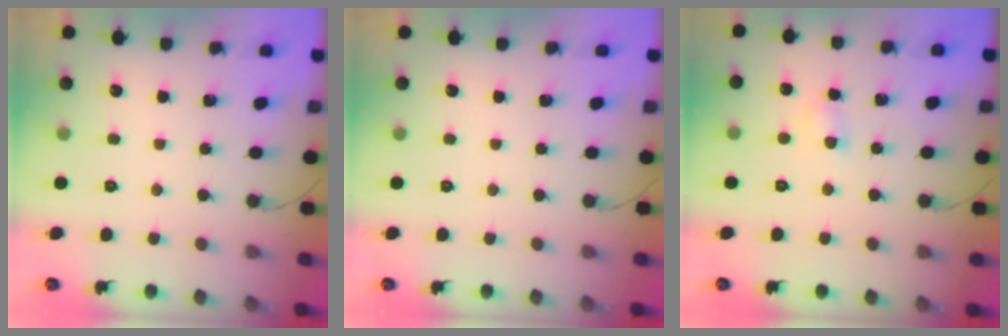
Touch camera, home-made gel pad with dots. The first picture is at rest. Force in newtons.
{"total": 0.0}
{"total": 2.9, "press": 2.7, "slide": 1.1}